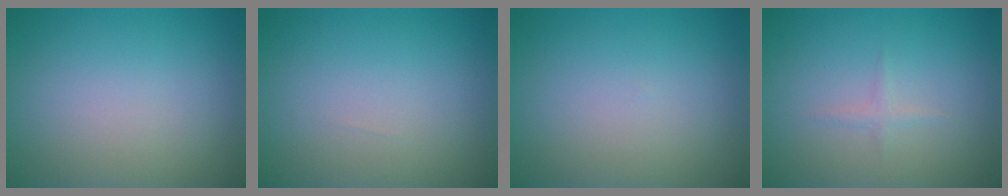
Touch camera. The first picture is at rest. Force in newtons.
{"total": 0.0}
{"total": 0.0}
{"total": 0.7, "press": 0.7, "slide": 0.1}